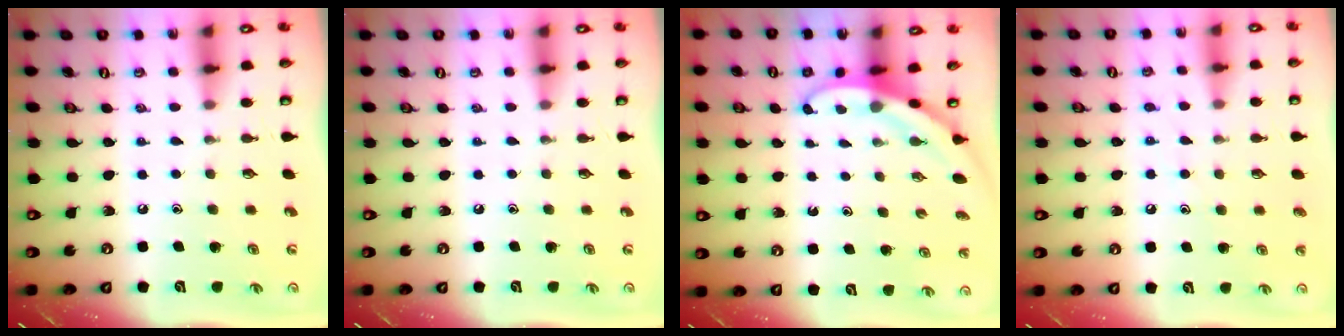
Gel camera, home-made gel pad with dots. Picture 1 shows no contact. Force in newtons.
{"total": 0.0}
{"total": 3.4, "press": 3.4, "slide": 0.2}
{"total": 6.1, "press": 6.1, "slide": 0.5}